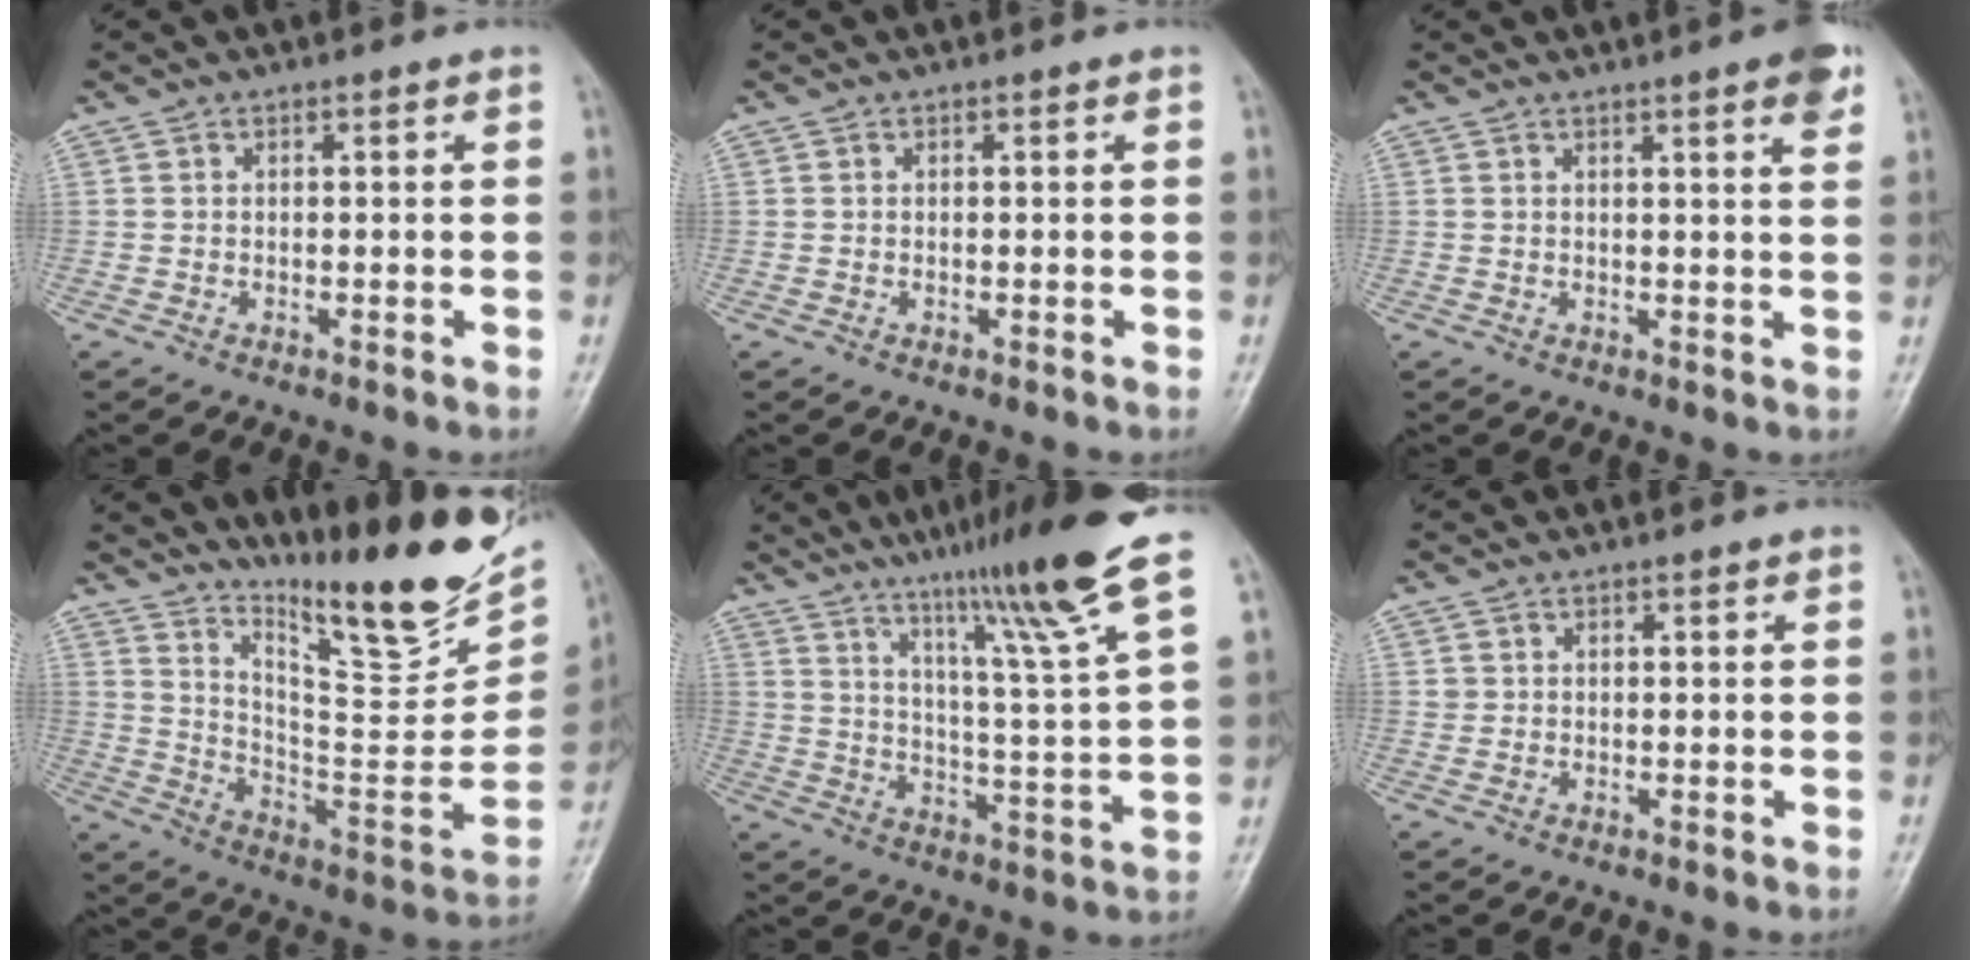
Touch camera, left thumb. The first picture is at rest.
{"total": 0.0}
{"total": 5.4, "force": [3.2, 0.7, 4.3], "torque": [-0.043, -0.007, 0.036]}
{"total": 24.7, "force": [18.2, 5.7, 15.8], "torque": [-0.204, -0.113, 0.283]}
{"total": 17.7, "force": [11.7, -0.3, 13.2], "torque": [-0.196, -0.056, 0.178]}
{"total": 1.2, "force": [0.4, 1.1, 0.1], "torque": [0.015, 0.001, 0.003]}